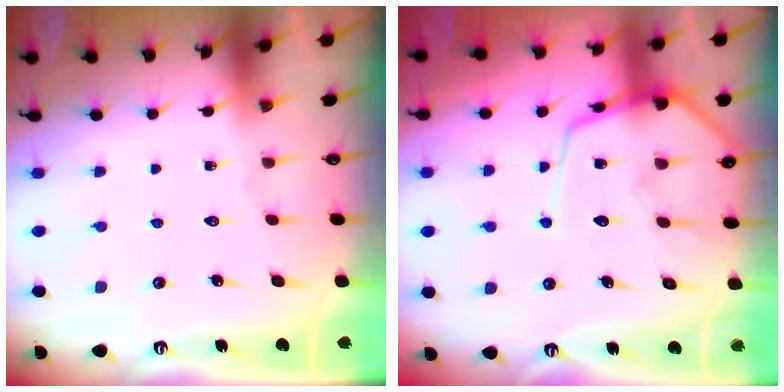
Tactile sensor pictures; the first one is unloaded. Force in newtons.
{"total": 11.5, "press": 11.5, "slide": 0.9}